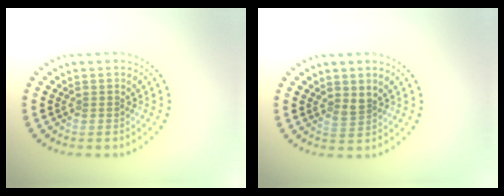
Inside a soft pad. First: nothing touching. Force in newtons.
{"total": 1.4, "press": 1.0, "slide": 1.0}